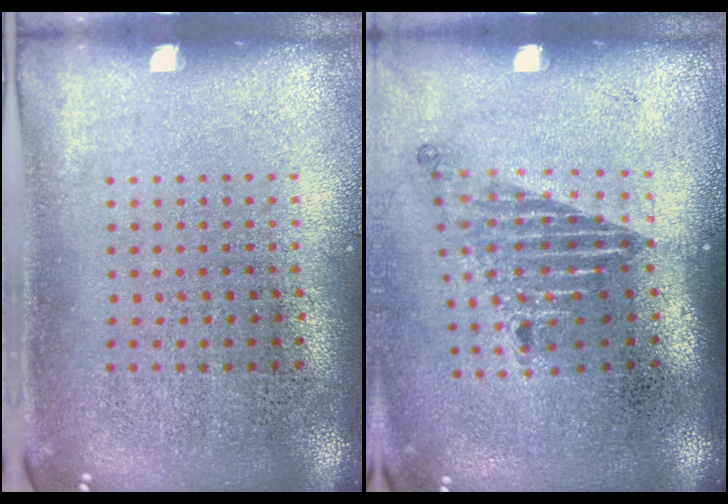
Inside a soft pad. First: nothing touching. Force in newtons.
{"total": 1.7, "press": 1.2, "slide": 1.2}